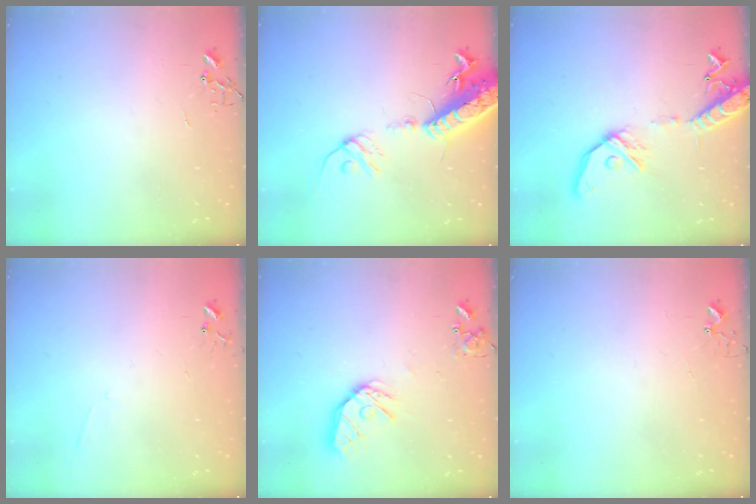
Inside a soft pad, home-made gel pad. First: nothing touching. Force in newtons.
{"total": 17.4, "press": 16.9, "slide": 4.1}
{"total": 16.0, "press": 15.7, "slide": 3.1}
{"total": 3.8, "press": 3.7, "slide": 0.6}
{"total": 14.1, "press": 14.0, "slide": 1.7}
{"total": 2.7, "press": 2.7, "slide": 0.2}